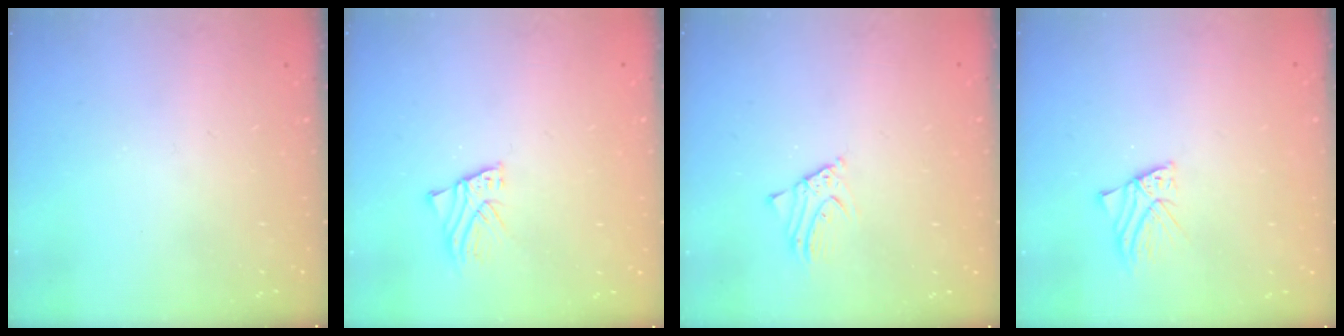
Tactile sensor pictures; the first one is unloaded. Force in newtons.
{"total": 2.0, "press": 2.0, "slide": 0.2}
{"total": 2.4, "press": 2.4, "slide": 0.1}
{"total": 2.9, "press": 2.9, "slide": 0.2}